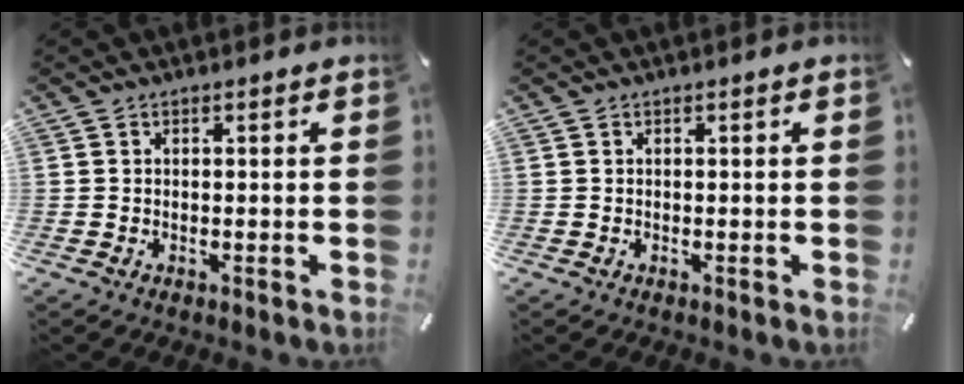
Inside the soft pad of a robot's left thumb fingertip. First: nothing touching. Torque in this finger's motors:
{"motor_torque": [0.18, 0.19, 0.12, 0.03, 0.05]}